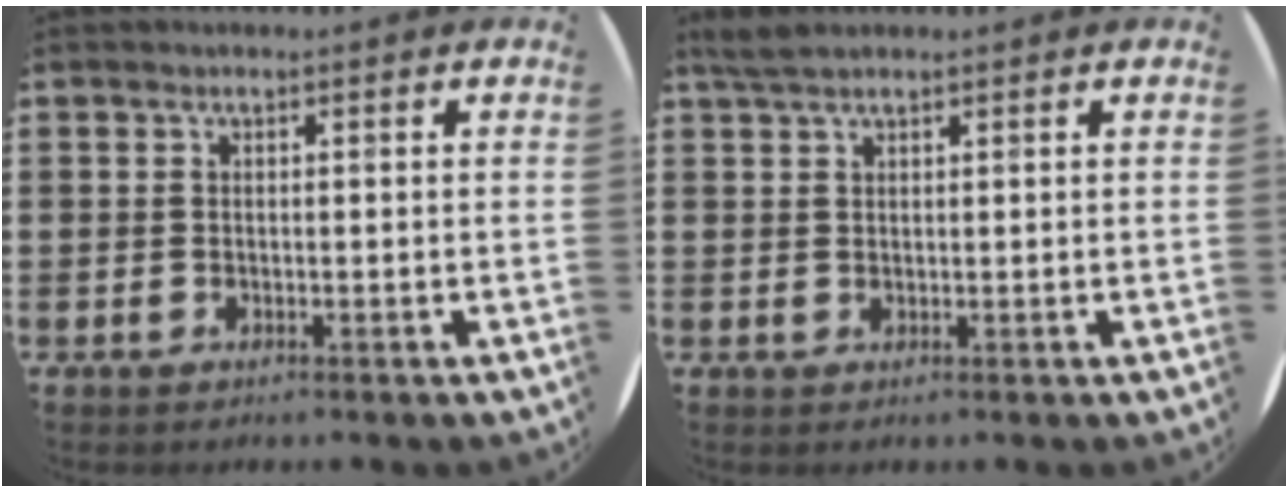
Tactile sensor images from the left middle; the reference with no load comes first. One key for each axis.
{"total": 2.0, "fx": 1.7, "fy": 0.4, "fz": 1.0, "tx": -0.023, "ty": 0.004, "tz": 0.030}